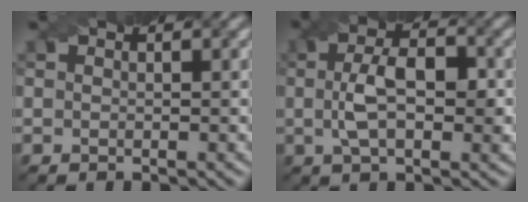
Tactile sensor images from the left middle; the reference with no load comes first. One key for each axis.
{"total": 5.5, "fx": 0.0, "fy": 2.6, "fz": 4.8, "tx": -0.087, "ty": 0.004, "tz": -0.002}